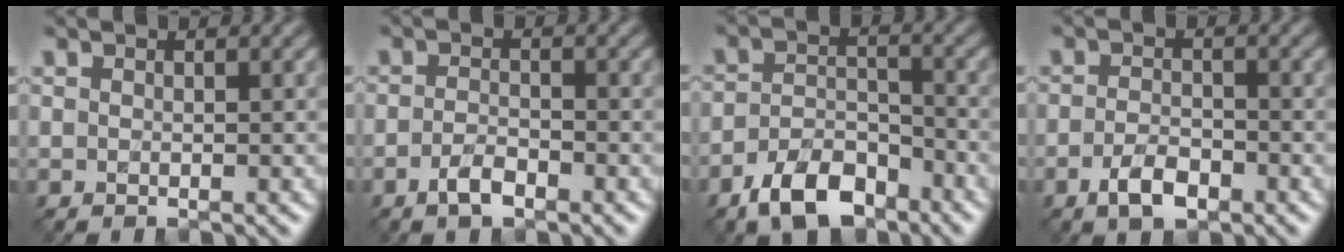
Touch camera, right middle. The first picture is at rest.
{"total": 1.3, "force": [-1.0, 0.3, 0.8], "torque": [-0.028, 0.009, -0.023]}
{"total": 5.5, "force": [-4.1, 2.5, 2.7], "torque": [-0.054, 0.008, -0.077]}
{"total": 2.1, "force": [-1.3, 0.8, 1.4], "torque": [-0.039, 0.007, -0.027]}